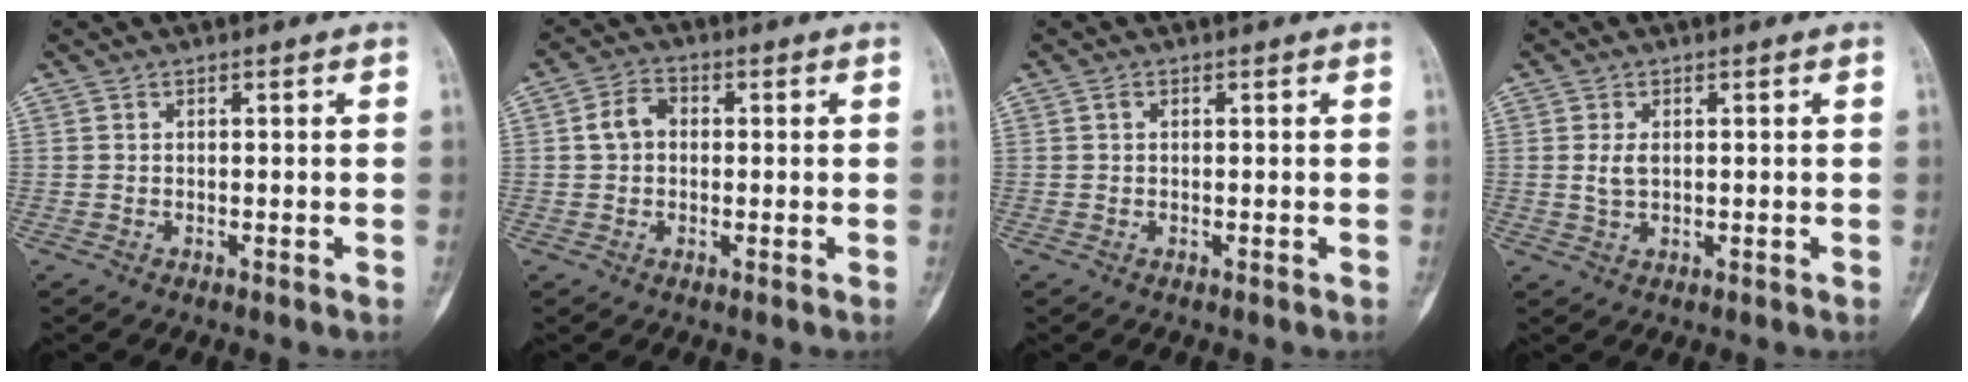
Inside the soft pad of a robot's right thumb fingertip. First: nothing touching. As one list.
[{"total": 4.6, "force": [0.3, 3.6, 2.8], "torque": [-0.046, 0.015, -0.002]}, {"total": 0.6, "force": [0.2, 0.4, 0.4], "torque": [-0.006, 0.002, 0.001]}, {"total": 2.6, "force": [0.4, 1.5, 2.1], "torque": [-0.041, -0.001, 0.010]}]